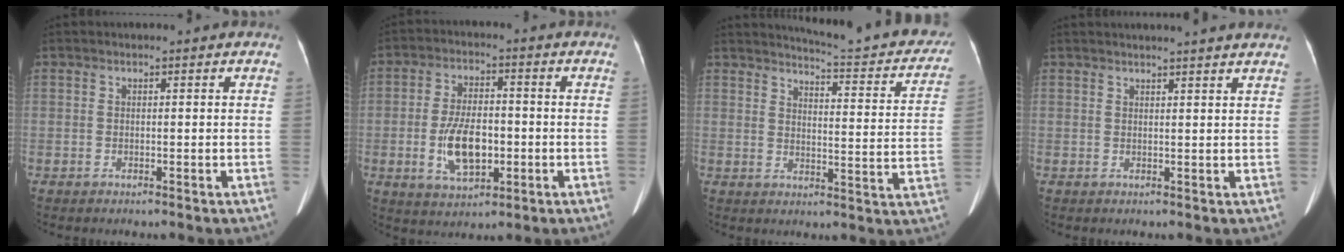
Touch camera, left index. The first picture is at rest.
{"total": 8.9, "force": [-2.0, 4.3, 7.5], "torque": [-0.154, 0.005, -0.029]}
{"total": 18.2, "force": [16.8, 2.1, 6.6], "torque": [-0.077, -0.061, 0.186]}
{"total": 8.0, "force": [7.3, -0.5, 3.2], "torque": [-0.042, 0.019, 0.073]}